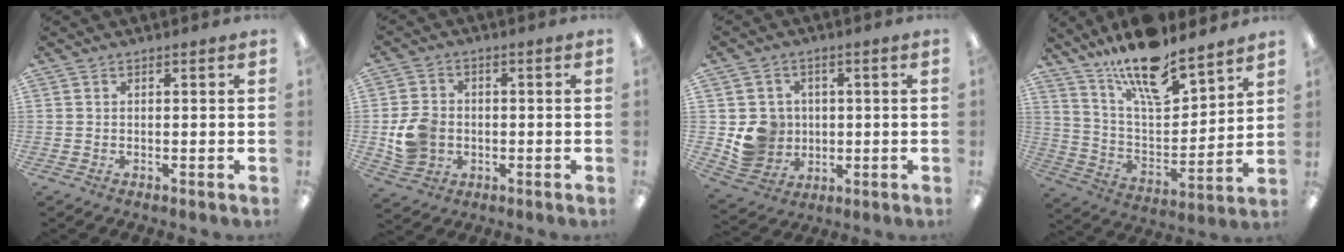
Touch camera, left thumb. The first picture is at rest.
{"total": 8.3, "force": [-1.2, 7.1, 4.1], "torque": [-0.076, 0.014, -0.018]}
{"total": 8.5, "force": [0.2, 8.3, 1.9], "torque": [-0.047, 0.006, 0.016]}
{"total": 17.4, "force": [14.1, 5.0, 8.8], "torque": [-0.162, -0.090, 0.244]}